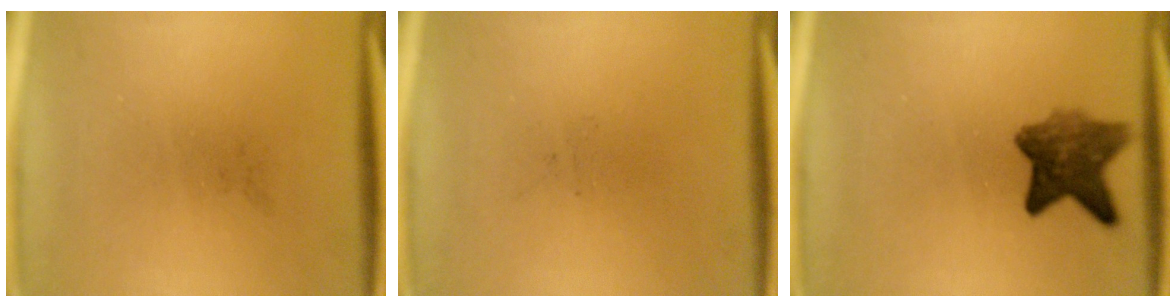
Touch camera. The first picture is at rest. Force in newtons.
{"total": 0.0}
{"total": 6.9}